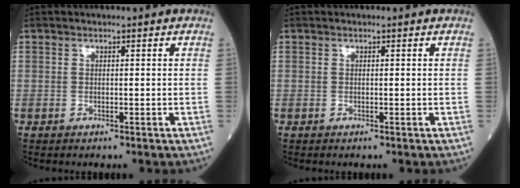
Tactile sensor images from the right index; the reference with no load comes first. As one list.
[{"total": 0.0}]